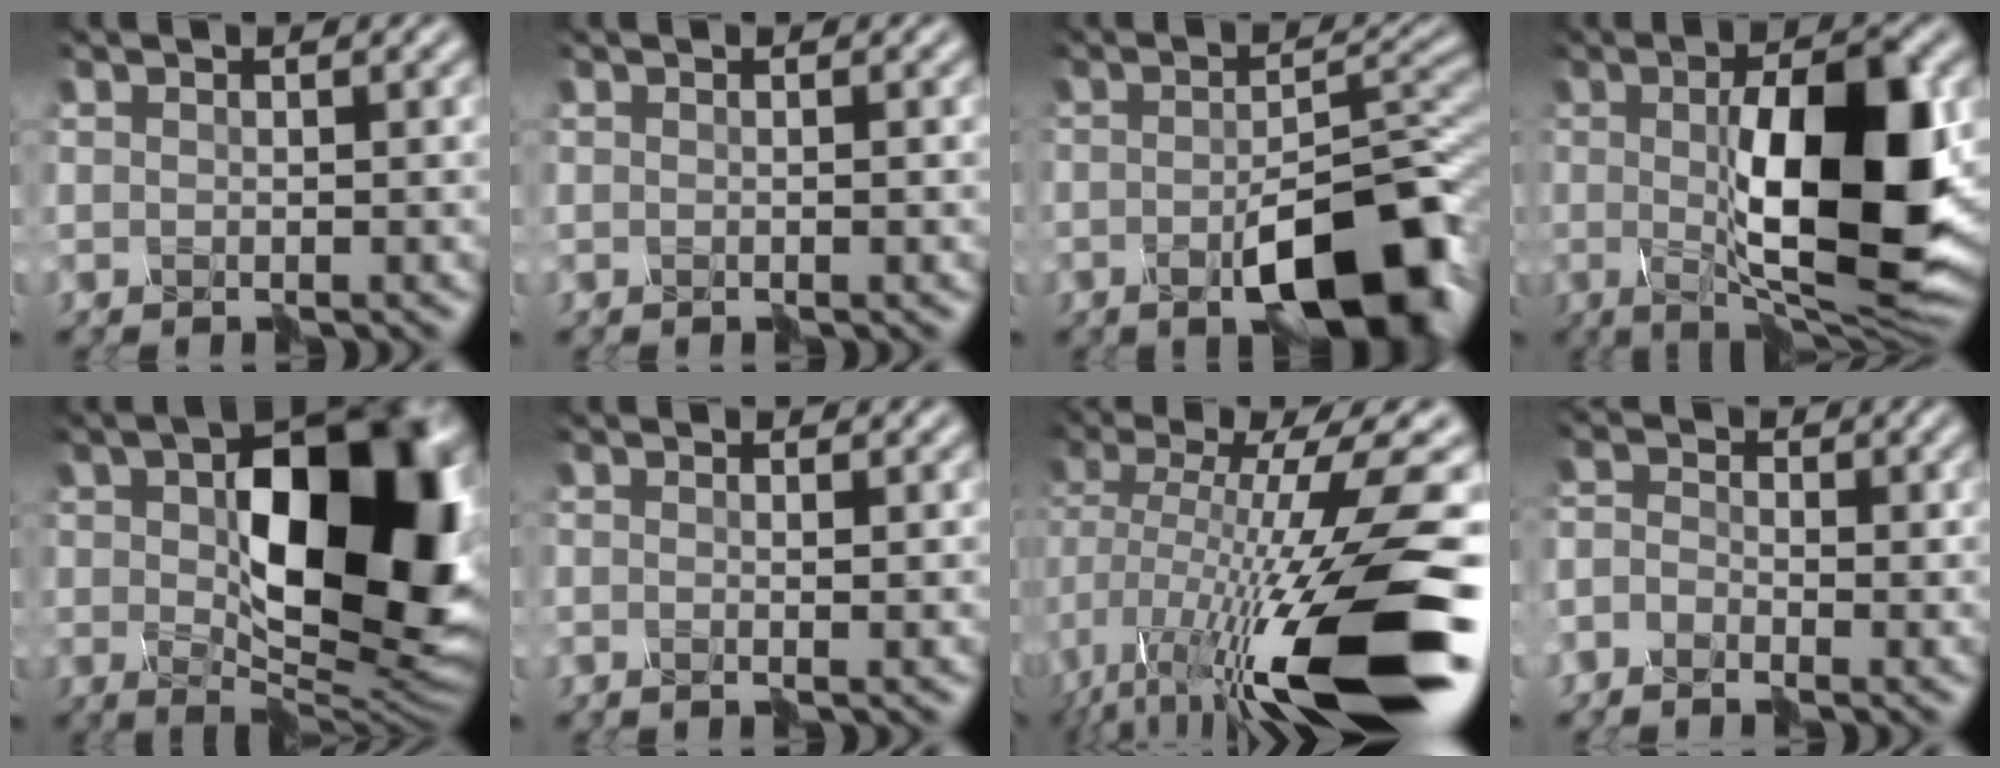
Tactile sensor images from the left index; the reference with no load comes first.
{"total": 0.5, "force": [-0.3, -0.5, 0.0], "torque": [-0.001, -0.002, -0.003]}
{"total": 9.7, "force": [-5.0, 3.2, 7.7], "torque": [-0.122, -0.003, -0.074]}
{"total": 11.7, "force": [-0.2, 3.3, 11.3], "torque": [-0.156, 0.006, -0.006]}
{"total": 14.1, "force": [0.7, 7.5, 11.8], "torque": [-0.161, -0.002, 0.021]}
{"total": 0.9, "force": [-0.2, -0.9, 0.0], "torque": [-0.002, 0.000, -0.002]}
{"total": 15.4, "force": [-5.5, 3.2, 14.0], "torque": [-0.271, -0.008, -0.094]}
{"total": 3.1, "force": [-2.7, 1.3, -0.2], "torque": [0.007, 0.002, -0.050]}